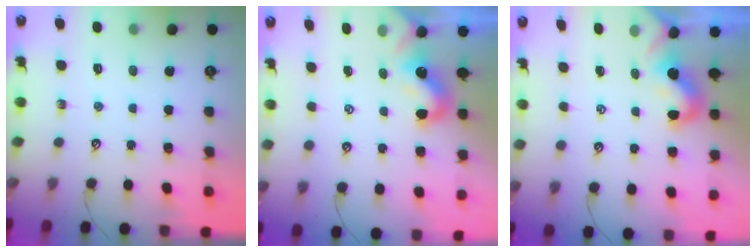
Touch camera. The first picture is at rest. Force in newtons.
{"total": 0.7, "press": 0.4, "slide": 0.6}
{"total": 2.1, "press": 2.0, "slide": 0.6}